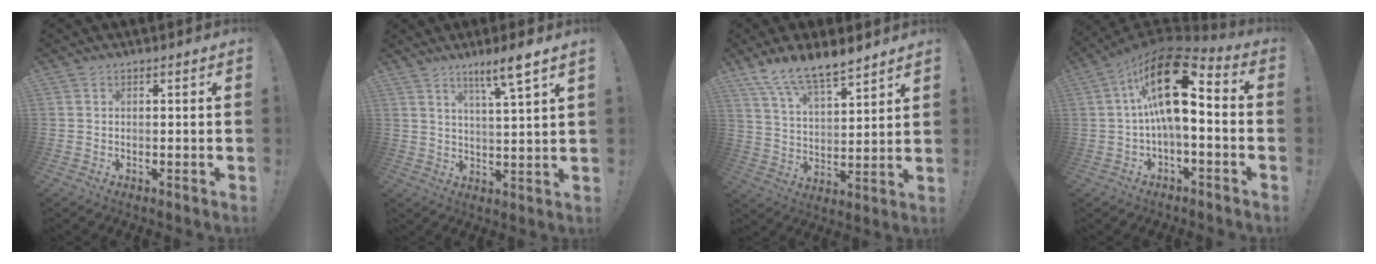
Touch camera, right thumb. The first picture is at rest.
{"total": 7.6, "force": [5.1, -0.5, 5.6], "torque": [-0.089, -0.030, 0.080]}
{"total": 11.3, "force": [9.6, 3.1, 5.0], "torque": [-0.097, -0.067, 0.177]}
{"total": 20.5, "force": [4.0, 9.0, 18.0], "torque": [-0.299, -0.015, 0.071]}